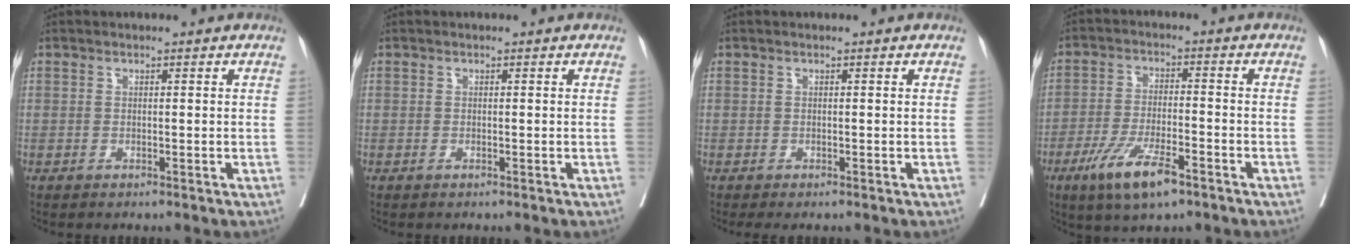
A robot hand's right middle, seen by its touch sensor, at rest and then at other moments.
{"total": 0.0}
{"total": 1.1, "force": [-1.0, 0.2, 0.5], "torque": [-0.004, -0.004, -0.015]}
{"total": 9.4, "force": [-5.6, 2.0, 7.3], "torque": [-0.141, -0.017, -0.096]}